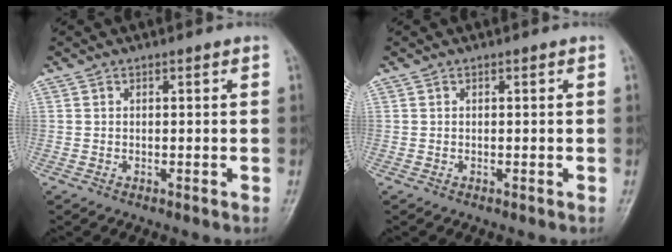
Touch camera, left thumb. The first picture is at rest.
{"total": 0.0}